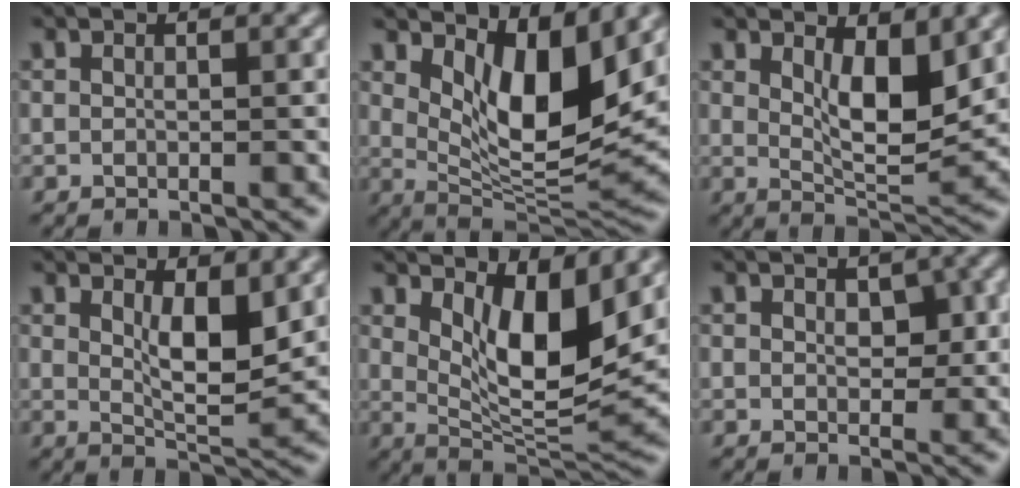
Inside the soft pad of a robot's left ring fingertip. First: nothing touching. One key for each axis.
{"total": 8.4, "fx": 3.2, "fy": 3.2, "fz": 7.1, "tx": -0.121, "ty": -0.027, "tz": 0.058}
{"total": 5.4, "fx": 1.9, "fy": 1.9, "fz": 4.7, "tx": -0.077, "ty": -0.013, "tz": 0.036}
{"total": 4.4, "fx": 1.5, "fy": 1.4, "fz": 4.0, "tx": -0.069, "ty": -0.010, "tz": 0.030}
{"total": 7.6, "fx": 2.7, "fy": 2.7, "fz": 6.5, "tx": -0.113, "ty": -0.025, "tz": 0.051}
{"total": 2.2, "fx": 0.6, "fy": 1.3, "fz": 1.6, "tx": -0.018, "ty": -0.004, "tz": 0.013}